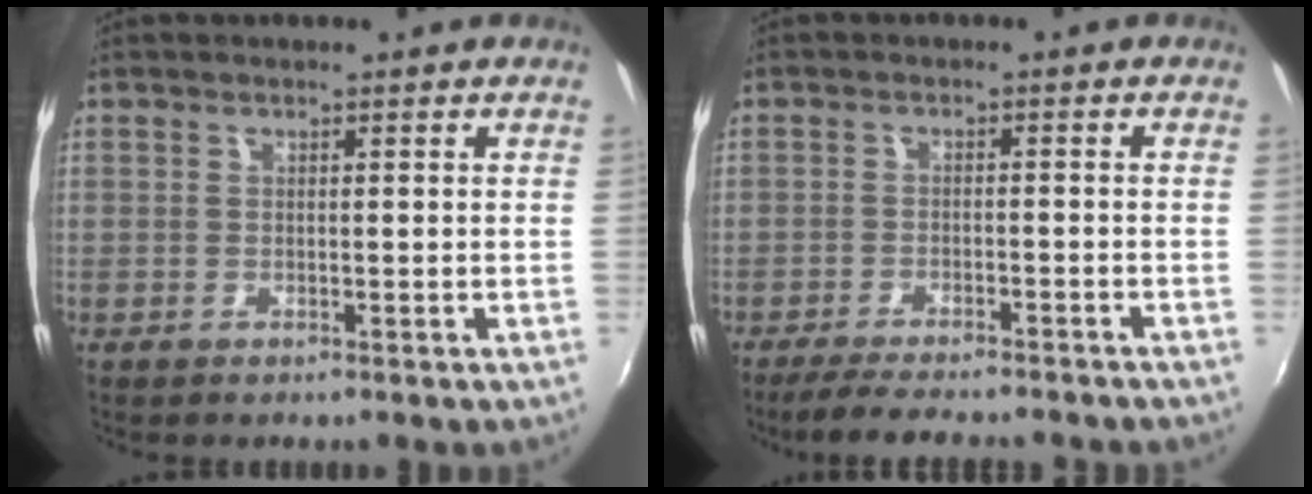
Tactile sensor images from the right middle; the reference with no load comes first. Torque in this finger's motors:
{"motor_torque": [0.72, -0.75, 0.07, 0.03]}